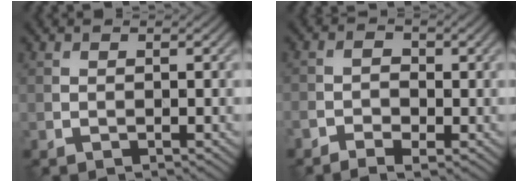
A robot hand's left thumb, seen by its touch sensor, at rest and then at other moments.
{"total": 2.9, "force": [-1.6, 1.5, 1.8], "torque": [-0.031, 0.002, -0.034]}